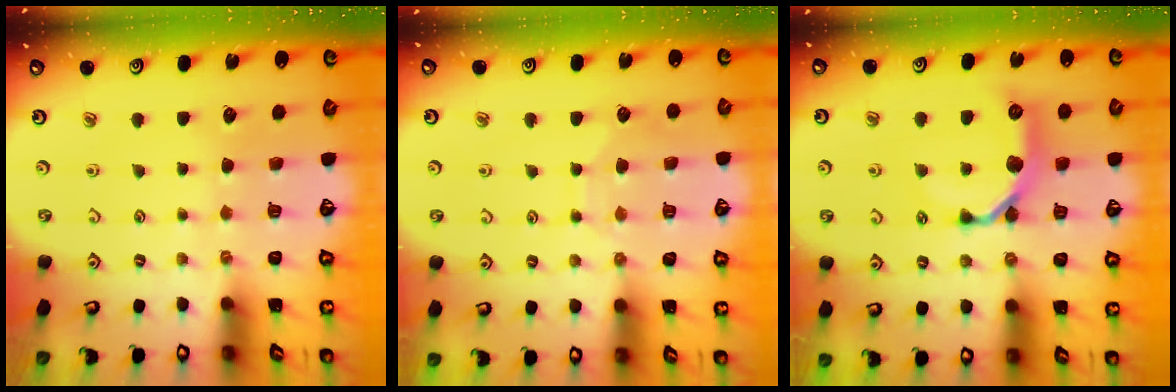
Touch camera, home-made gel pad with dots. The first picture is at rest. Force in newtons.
{"total": 6.7, "press": 6.6, "slide": 0.6}
{"total": 11.3, "press": 11.3, "slide": 0.6}